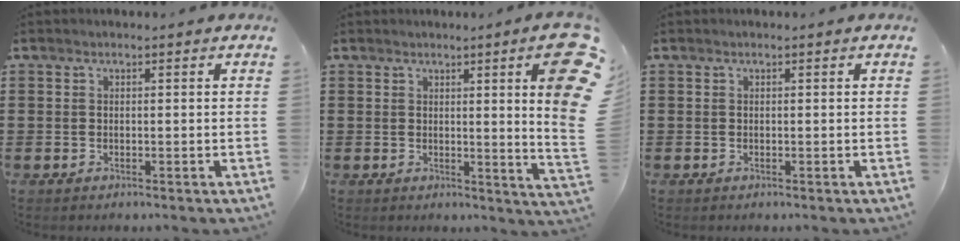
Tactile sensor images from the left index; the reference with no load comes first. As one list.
[{"total": 9.6, "force": [4.0, 0.5, 8.8], "torque": [-0.117, -0.035, 0.064]}, {"total": 0.0}]